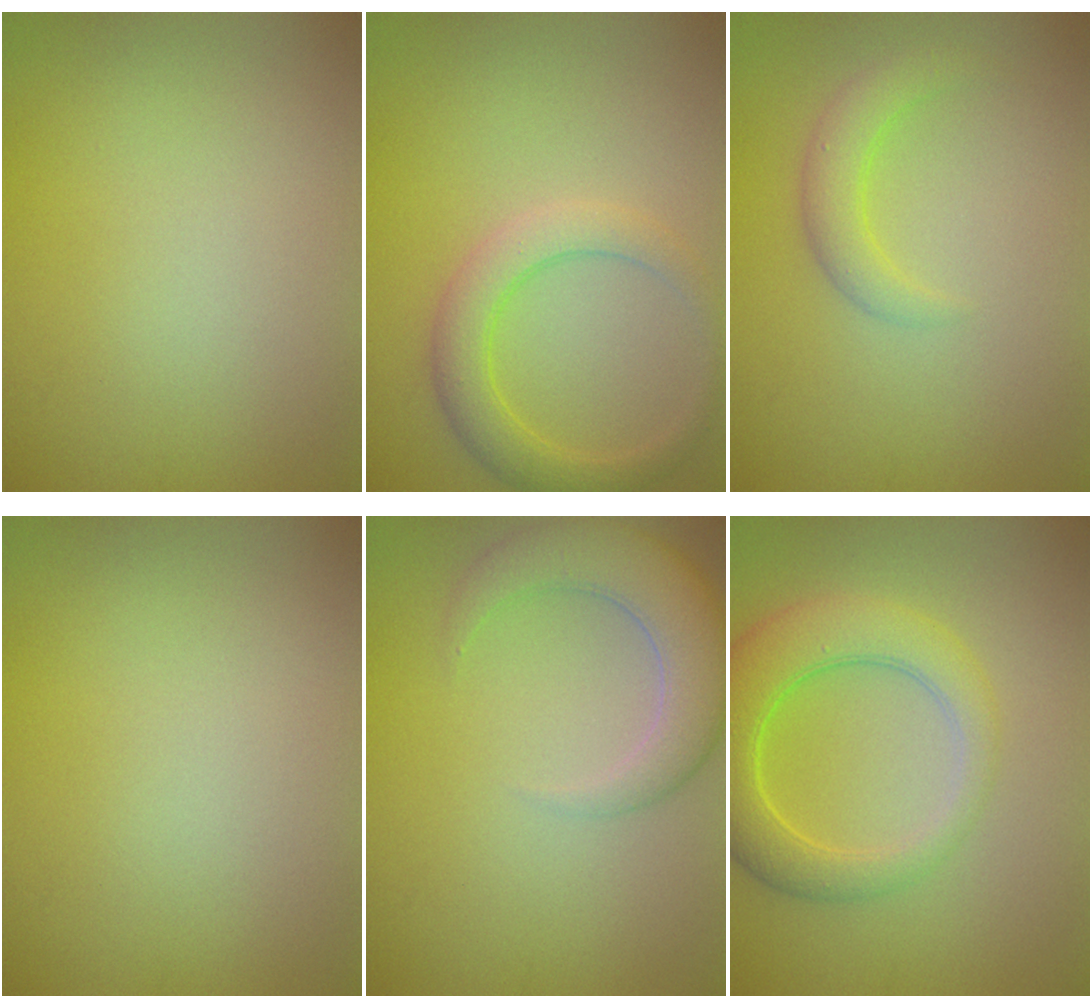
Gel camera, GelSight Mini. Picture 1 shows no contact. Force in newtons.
{"total": 3.6, "press": 3.6, "slide": 0.2}
{"total": 2.4, "press": 2.4, "slide": 0.3}
{"total": 0.0}
{"total": 5.2, "press": 5.2, "slide": 0.5}
{"total": 5.8, "press": 5.8, "slide": 0.4}